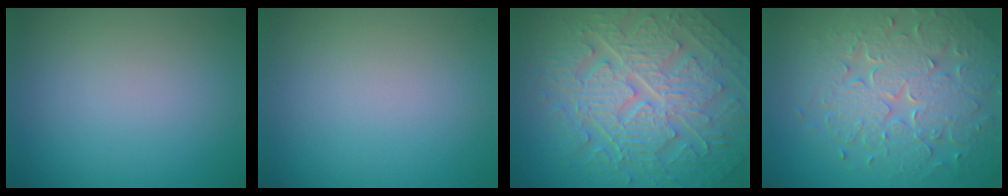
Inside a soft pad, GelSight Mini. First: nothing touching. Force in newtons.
{"total": 0.0}
{"total": 10.2, "press": 6.8, "slide": 7.5}
{"total": 8.3, "press": 6.0, "slide": 5.8}